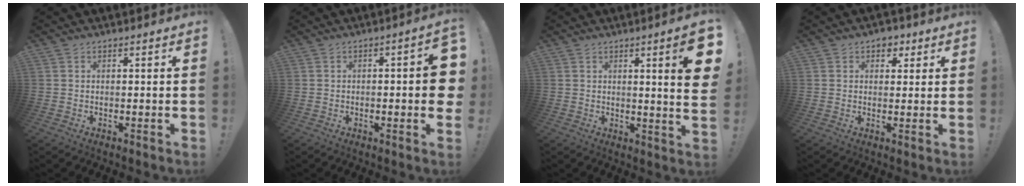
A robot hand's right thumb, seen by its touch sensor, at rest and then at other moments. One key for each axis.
{"total": 6.2, "fx": -0.5, "fy": 1.2, "fz": 6.1, "tx": -0.075, "ty": -0.004, "tz": -0.007}
{"total": 9.8, "fx": 2.9, "fy": 0.4, "fz": 9.4, "tx": -0.120, "ty": -0.028, "tz": 0.041}
{"total": 4.0, "fx": 1.9, "fy": 3.2, "fz": 1.4, "tx": -0.008, "ty": -0.003, "tz": 0.030}